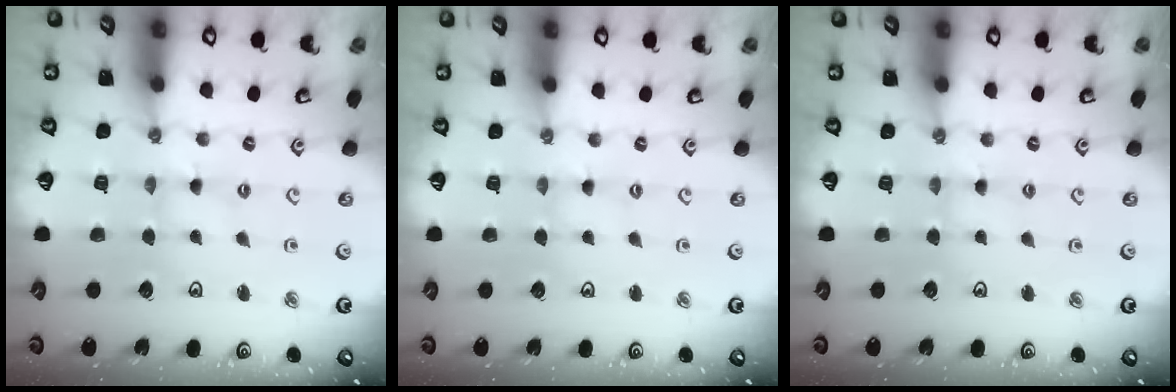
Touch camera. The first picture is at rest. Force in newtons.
{"total": 0.0}
{"total": 1.4, "press": 1.4, "slide": 0.3}